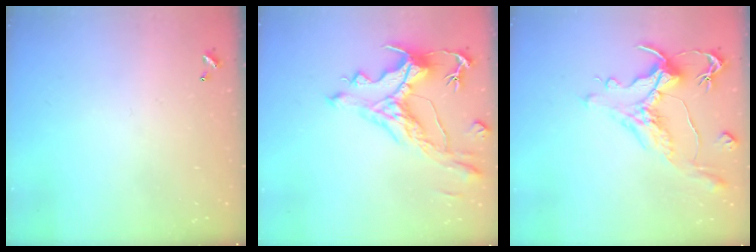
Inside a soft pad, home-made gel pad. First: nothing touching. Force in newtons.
{"total": 4.1, "press": 3.7, "slide": 1.7}
{"total": 1.5, "press": 0.4, "slide": 1.5}